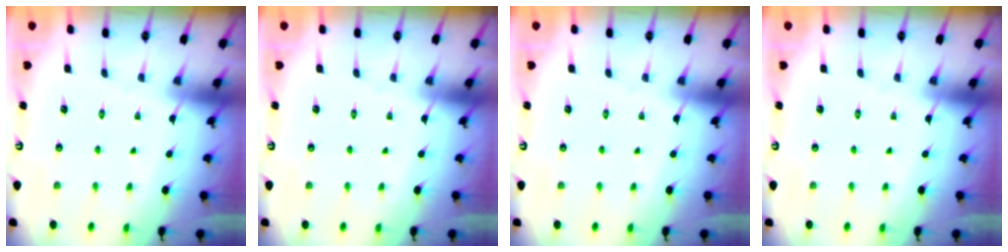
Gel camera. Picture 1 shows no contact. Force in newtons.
{"total": 0.0}
{"total": 0.0}
{"total": 0.0}